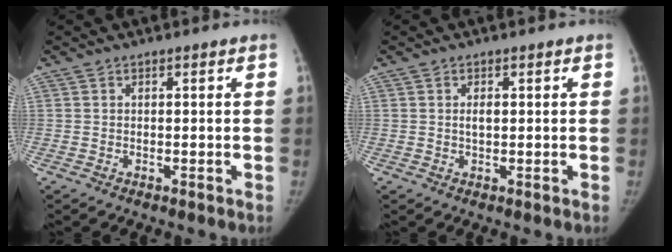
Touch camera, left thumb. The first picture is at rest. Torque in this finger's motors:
{"motor_torque": [0.37, 0.36, 0.66, -0.02, 0.10]}